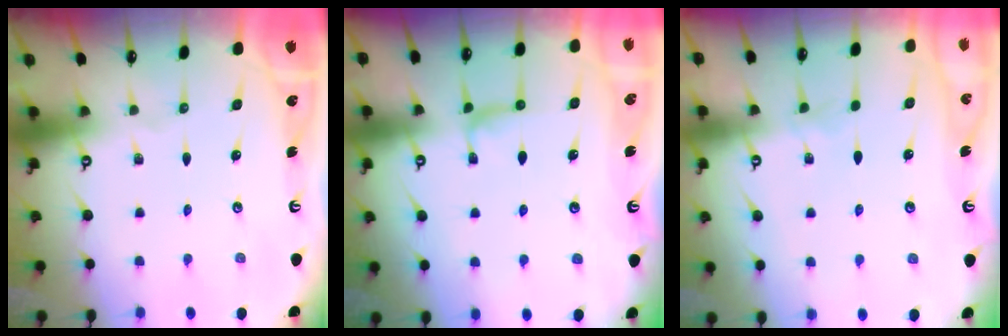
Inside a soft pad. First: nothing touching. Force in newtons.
{"total": 1.7, "press": 1.7, "slide": 0.4}
{"total": 2.8, "press": 2.8, "slide": 0.3}